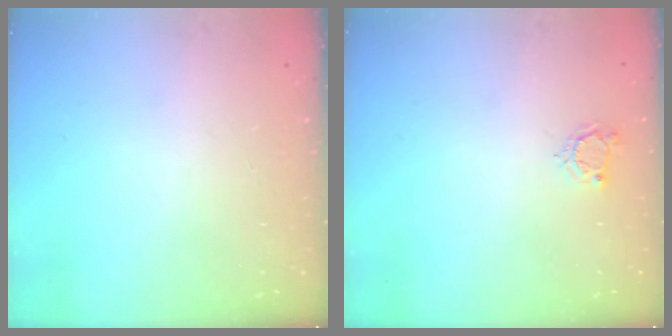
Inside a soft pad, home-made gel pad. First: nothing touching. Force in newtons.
{"total": 3.1, "press": 3.1, "slide": 0.3}